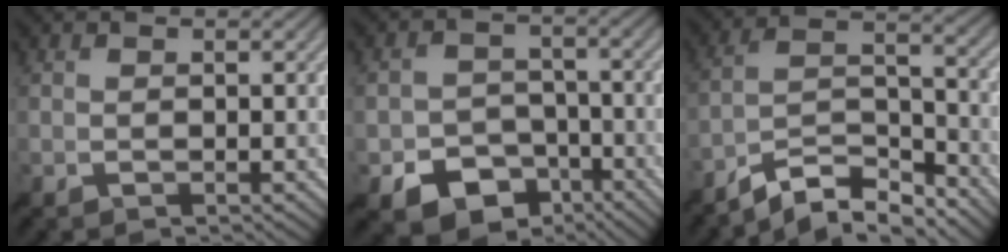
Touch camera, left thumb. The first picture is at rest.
{"total": 8.8, "force": [-5.3, 6.2, 3.2], "torque": [-0.057, -0.017, -0.090]}
{"total": 9.3, "force": [-7.9, 2.2, 4.3], "torque": [-0.077, 0.010, -0.153]}